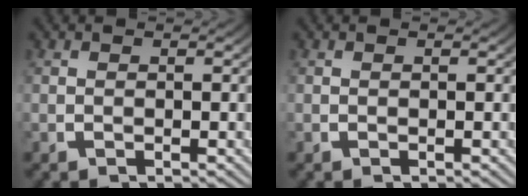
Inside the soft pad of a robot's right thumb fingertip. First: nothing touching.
{"total": 0.0}